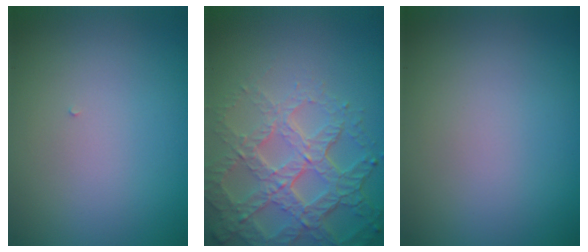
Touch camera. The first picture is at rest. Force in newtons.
{"total": 7.3, "press": 5.1, "slide": 5.1}
{"total": 0.0}